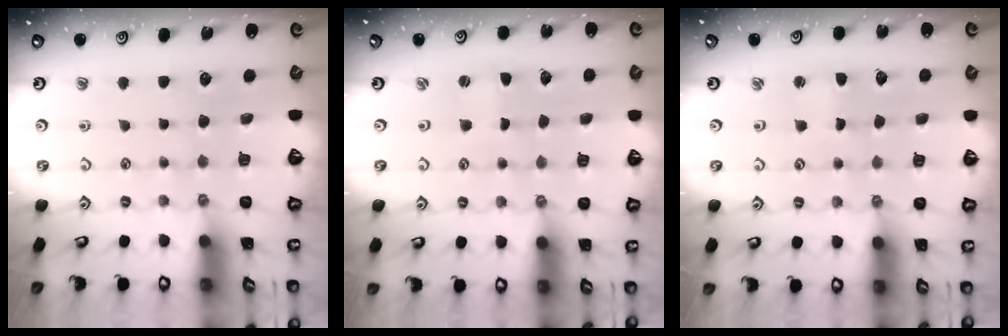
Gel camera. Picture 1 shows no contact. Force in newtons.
{"total": 0.0}
{"total": 1.9, "press": 1.9, "slide": 0.3}